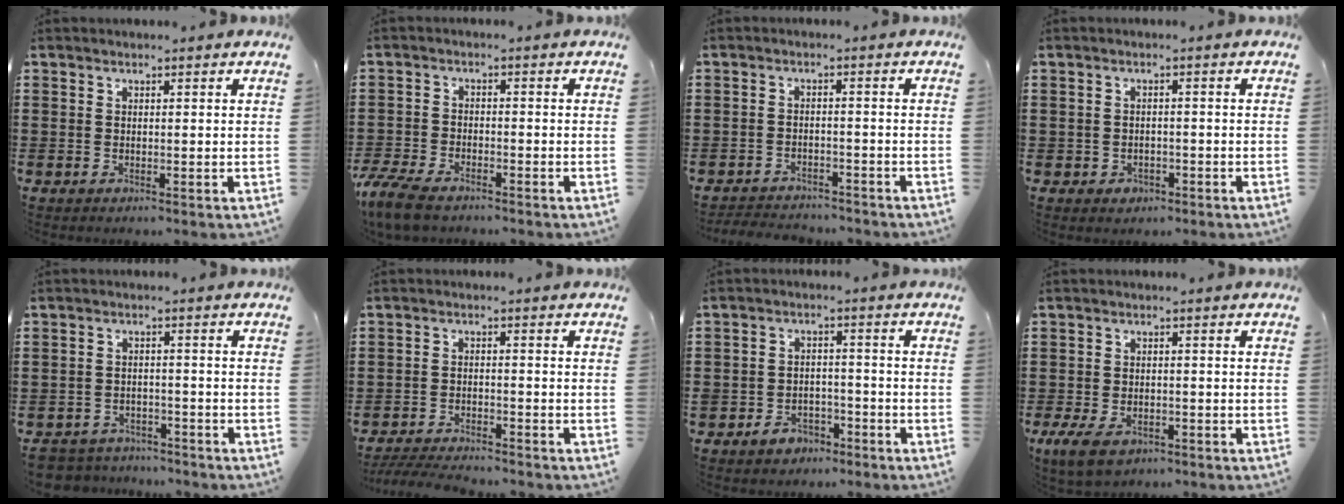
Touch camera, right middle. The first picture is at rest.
{"total": 5.1, "force": [-4.4, 1.4, 2.2], "torque": [-0.063, -0.003, -0.091]}
{"total": 3.1, "force": [-3.0, 0.6, -0.1], "torque": [-0.006, -0.001, -0.066]}
{"total": 1.4, "force": [-0.8, 1.1, 0.3], "torque": [-0.012, 0.002, -0.020]}
{"total": 3.8, "force": [-3.7, 0.7, -0.2], "torque": [-0.010, 0.000, -0.083]}
{"total": 3.8, "force": [-3.7, 0.3, 0.7], "torque": [-0.018, 0.000, -0.079]}
{"total": 3.5, "force": [-2.8, 1.9, 0.6], "torque": [-0.015, 0.011, -0.058]}
{"total": 3.4, "force": [-2.0, 1.9, 2.0], "torque": [-0.049, 0.001, -0.043]}